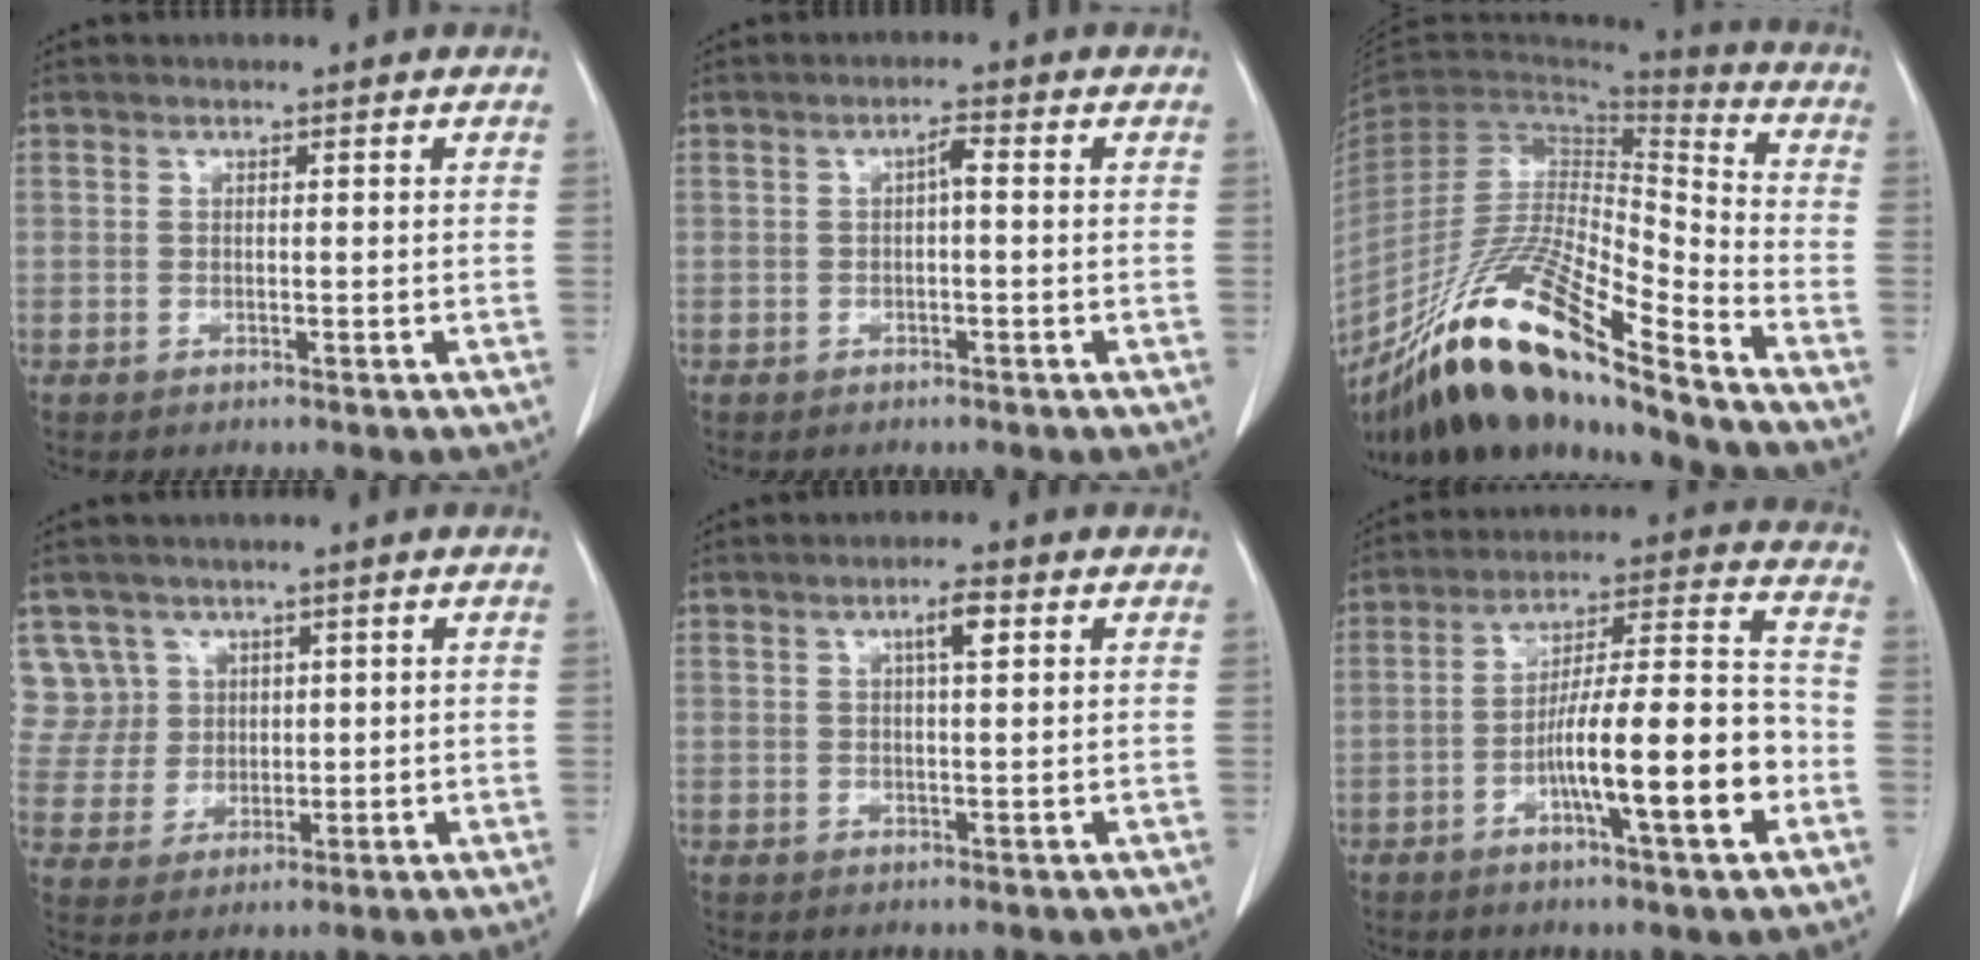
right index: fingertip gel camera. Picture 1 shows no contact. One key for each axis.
{"total": 1.8, "fx": 0.2, "fy": 0.4, "fz": 1.7, "tx": -0.025, "ty": 0.006, "tz": 0.002}
{"total": 21.3, "fx": -16.2, "fy": 2.1, "fz": 13.7, "tx": -0.266, "ty": -0.020, "tz": -0.303}
{"total": 7.1, "fx": 3.7, "fy": 6.0, "fz": -0.4, "tx": 0.013, "ty": 0.015, "tz": 0.085}
{"total": 3.4, "fx": 1.5, "fy": 0.6, "fz": 3.0, "tx": -0.047, "ty": 0.003, "tz": 0.023}
{"total": 15.0, "fx": -4.9, "fy": 1.4, "fz": 14.1, "tx": -0.224, "ty": 0.011, "tz": -0.079}